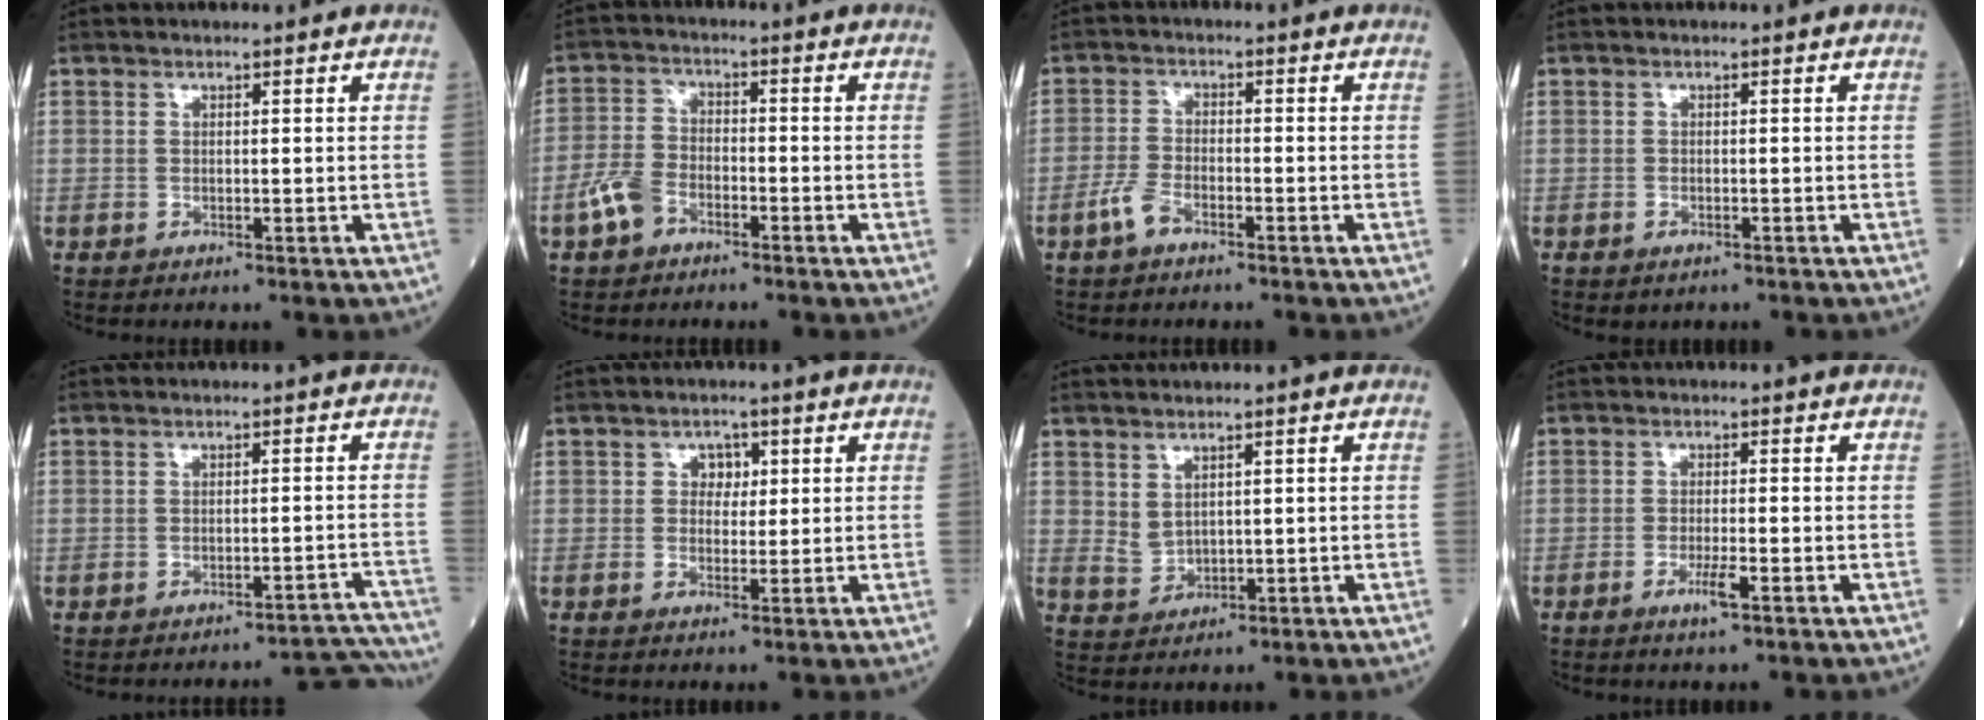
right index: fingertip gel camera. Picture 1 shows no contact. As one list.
[{"total": 5.3, "force": [-3.2, 2.9, 3.0], "torque": [-0.076, 0.008, -0.068]}, {"total": 3.5, "force": [-2.4, 1.3, 2.2], "torque": [-0.052, 0.003, -0.050]}, {"total": 1.0, "force": [-0.6, 0.6, 0.5], "torque": [-0.012, -0.001, -0.004]}, {"total": 6.6, "force": [-6.6, -0.3, -0.6], "torque": [0.028, 0.018, -0.074]}, {"total": 2.5, "force": [0.8, 1.9, 1.4], "torque": [-0.016, 0.003, 0.010]}, {"total": 2.7, "force": [1.3, 1.7, 1.5], "torque": [-0.038, 0.000, 0.039]}, {"total": 2.6, "force": [-1.3, 0.0, 2.2], "torque": [-0.044, -0.004, -0.021]}]